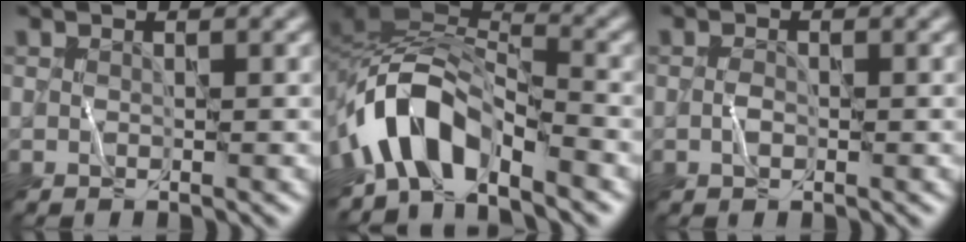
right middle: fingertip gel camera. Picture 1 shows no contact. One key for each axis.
{"total": 7.9, "fx": -4.4, "fy": 3.9, "fz": 5.2, "tx": -0.080, "ty": 0.009, "tz": -0.091}
{"total": 0.6, "fx": -0.1, "fy": 0.4, "fz": 0.5, "tx": -0.008, "ty": 0.004, "tz": -0.004}